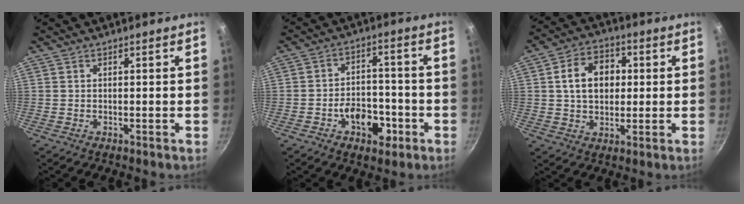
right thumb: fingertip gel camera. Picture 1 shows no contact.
{"total": 9.5, "force": [-4.0, 6.1, 6.0], "torque": [-0.056, 0.028, -0.062]}
{"total": 10.6, "force": [1.4, 7.9, 6.9], "torque": [-0.087, 0.014, 0.015]}